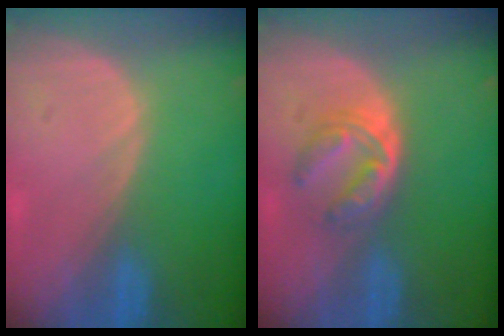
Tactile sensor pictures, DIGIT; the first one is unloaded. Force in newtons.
{"total": 6.0, "press": 5.0, "slide": 3.3}